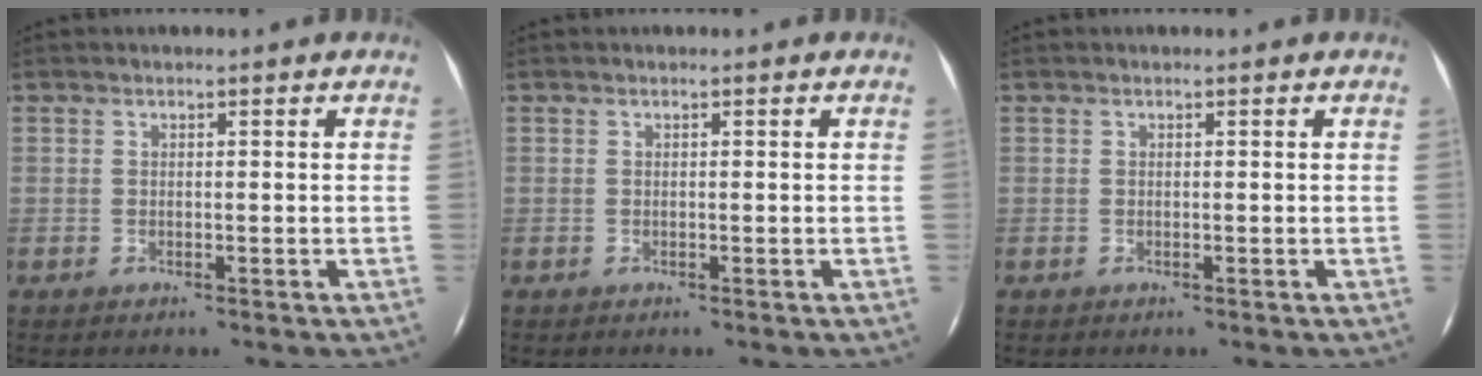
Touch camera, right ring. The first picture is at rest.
{"total": 0.0}
{"total": 0.0}